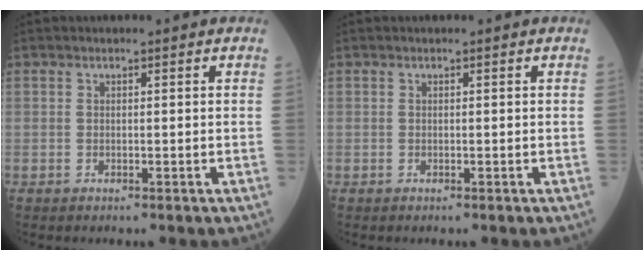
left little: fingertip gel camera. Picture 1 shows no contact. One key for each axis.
{"total": 0.0}